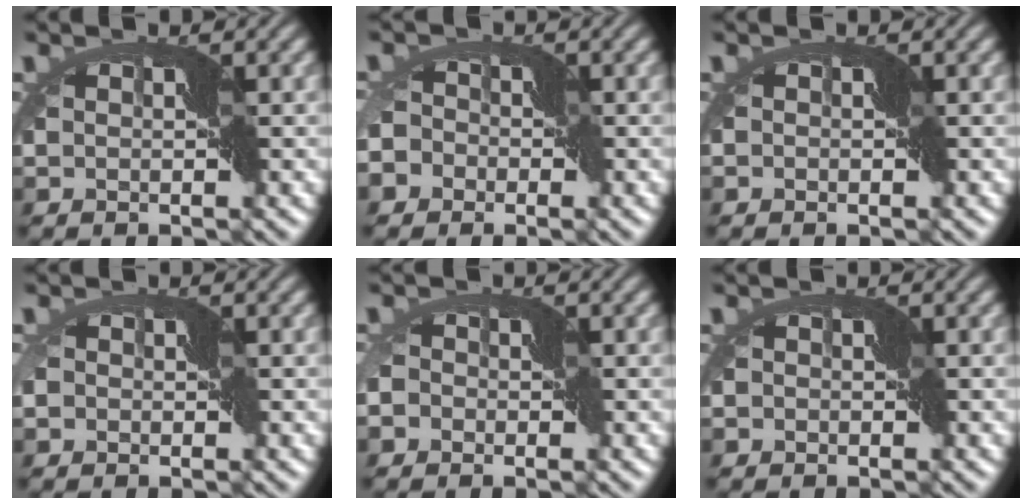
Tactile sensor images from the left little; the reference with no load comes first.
{"total": 7.0, "force": [-4.0, 5.2, 2.4], "torque": [-0.036, -0.012, -0.079]}
{"total": 0.8, "force": [-0.4, 0.6, 0.3], "torque": [0.000, 0.000, -0.006]}
{"total": 1.7, "force": [-0.7, 1.3, 0.7], "torque": [-0.014, -0.002, -0.008]}
{"total": 3.9, "force": [-2.0, 3.0, 1.3], "torque": [-0.011, 0.003, -0.045]}
{"total": 1.7, "force": [-0.9, 1.4, 0.5], "torque": [-0.005, 0.002, -0.012]}